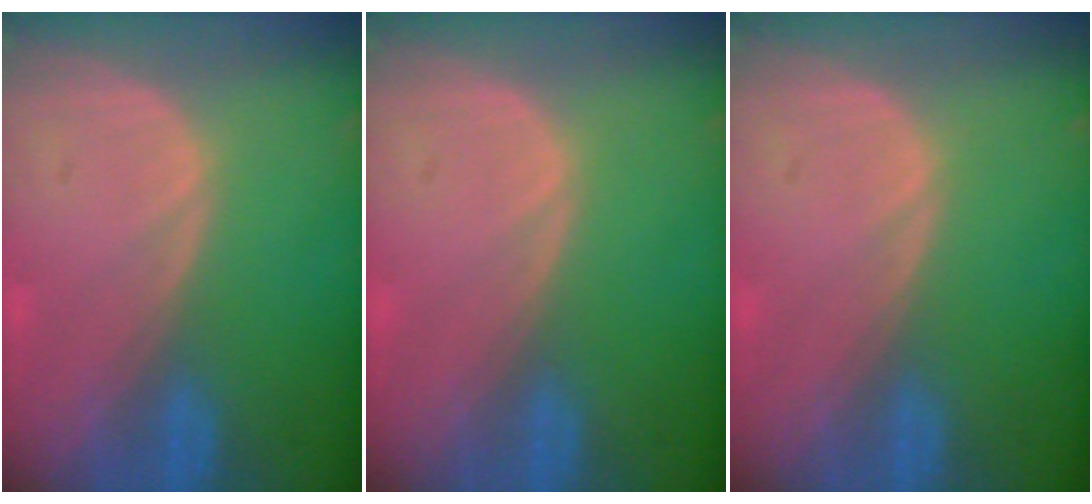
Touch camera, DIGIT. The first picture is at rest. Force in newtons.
{"total": 0.0}
{"total": 0.0}